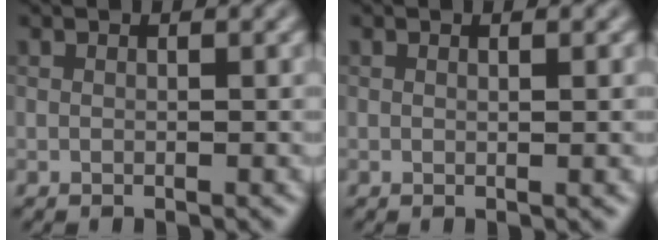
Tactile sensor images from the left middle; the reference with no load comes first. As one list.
[{"total": 1.3, "force": [0.3, 0.5, 1.1], "torque": [-0.011, 0.006, -0.003]}]